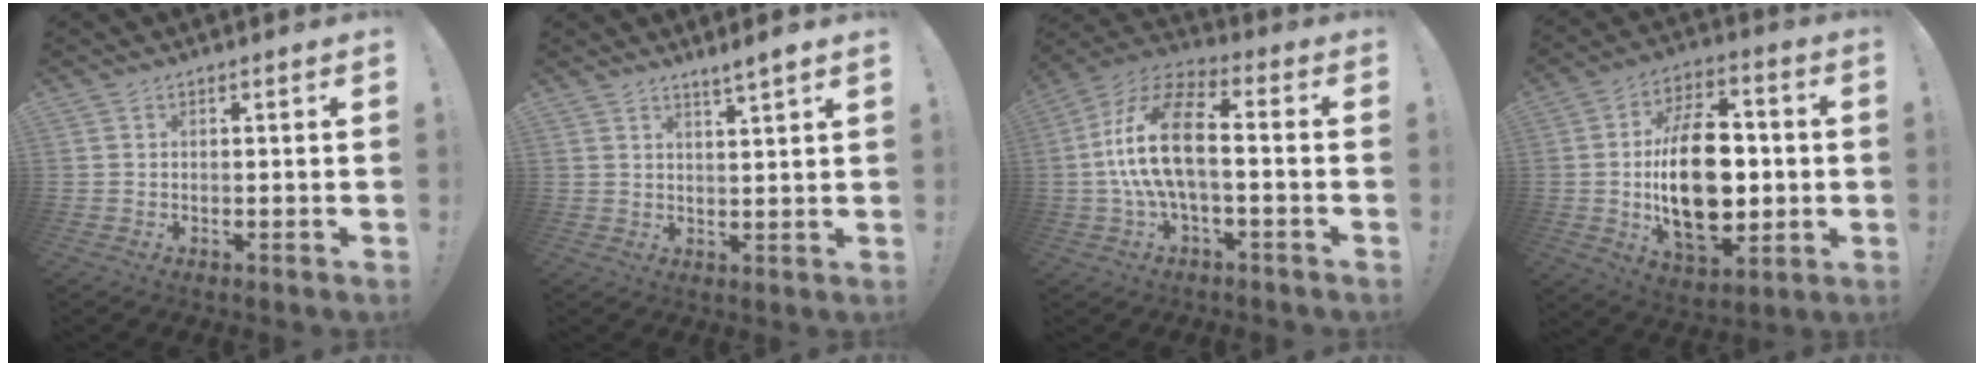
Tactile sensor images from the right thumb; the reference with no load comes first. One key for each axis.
{"total": 3.8, "fx": 3.1, "fy": -0.6, "fz": 2.1, "tx": -0.029, "ty": -0.022, "tz": 0.049}
{"total": 17.1, "fx": -0.3, "fy": 7.6, "fz": 15.3, "tx": -0.284, "ty": 0.011, "tz": -0.010}
{"total": 23.5, "fx": -1.2, "fy": 13.8, "fz": 18.9, "tx": -0.340, "ty": -0.004, "tz": -0.018}